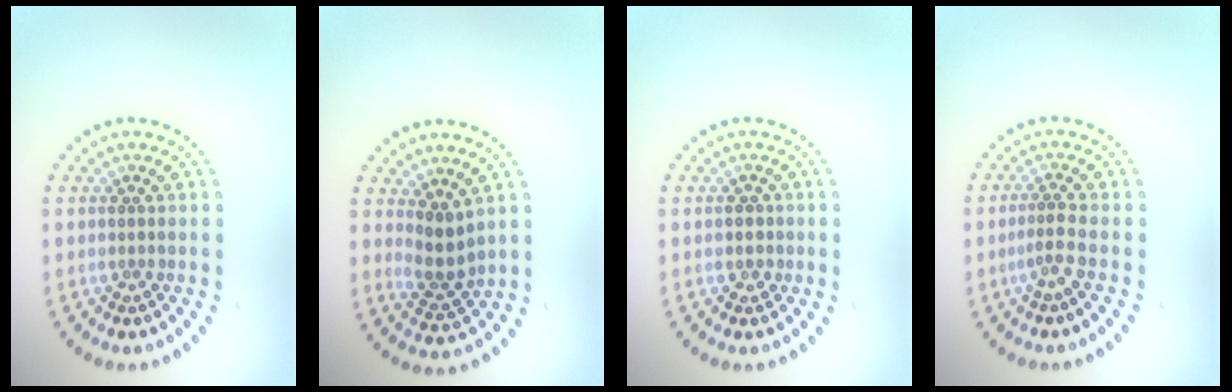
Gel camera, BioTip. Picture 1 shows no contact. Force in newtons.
{"total": 2.5, "press": 1.9, "slide": 1.6}
{"total": 1.2, "press": 1.0, "slide": 0.6}
{"total": 1.7, "press": 1.1, "slide": 1.3}